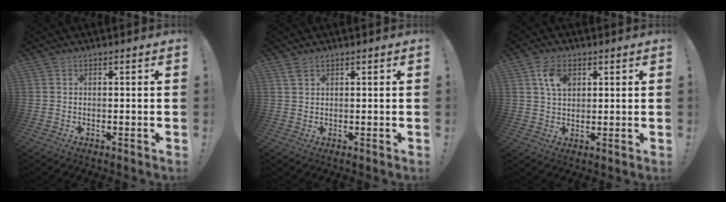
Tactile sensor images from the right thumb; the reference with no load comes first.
{"total": 1.8, "force": [1.2, 1.0, 0.9], "torque": [-0.017, 0.000, 0.022]}
{"total": 6.8, "force": [2.8, 4.5, 4.4], "torque": [-0.062, -0.004, 0.049]}